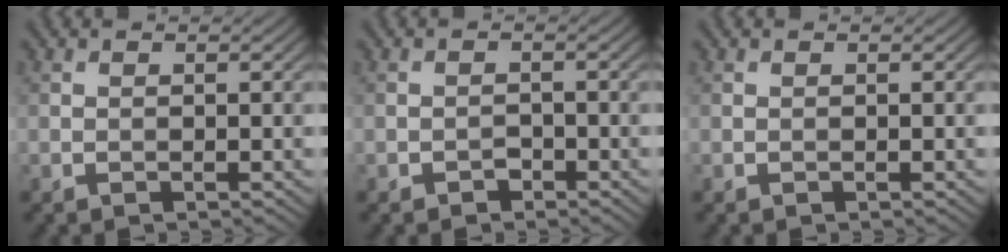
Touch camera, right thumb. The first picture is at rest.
{"total": 1.3, "force": [-1.0, 0.7, 0.5], "torque": [-0.006, 0.003, -0.019]}
{"total": 0.0}